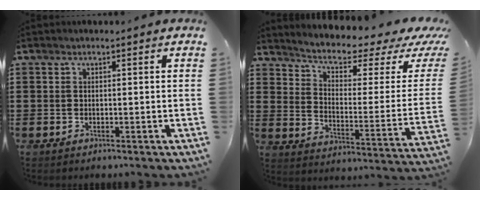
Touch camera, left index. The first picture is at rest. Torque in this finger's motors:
{"motor_torque": [2.14, 0.00, 0.61, 0.12]}